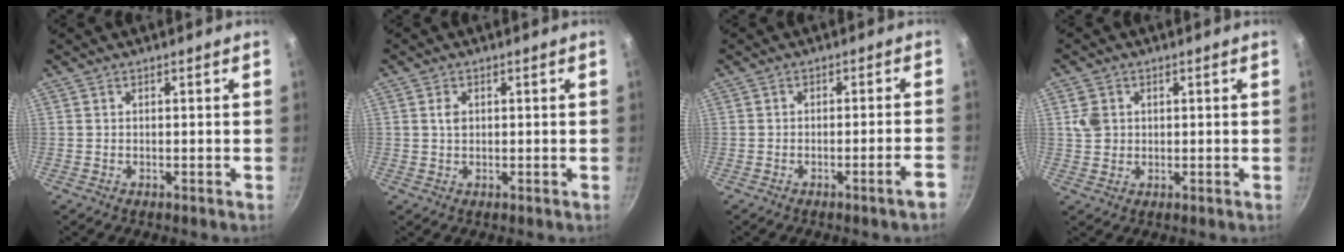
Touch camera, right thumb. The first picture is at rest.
{"total": 1.9, "force": [0.5, 1.4, 1.2], "torque": [-0.018, 0.001, 0.007]}
{"total": 3.5, "force": [-2.3, -0.2, 2.6], "torque": [-0.030, 0.022, -0.026]}
{"total": 4.1, "force": [1.0, 3.5, 2.0], "torque": [-0.024, -0.001, 0.021]}